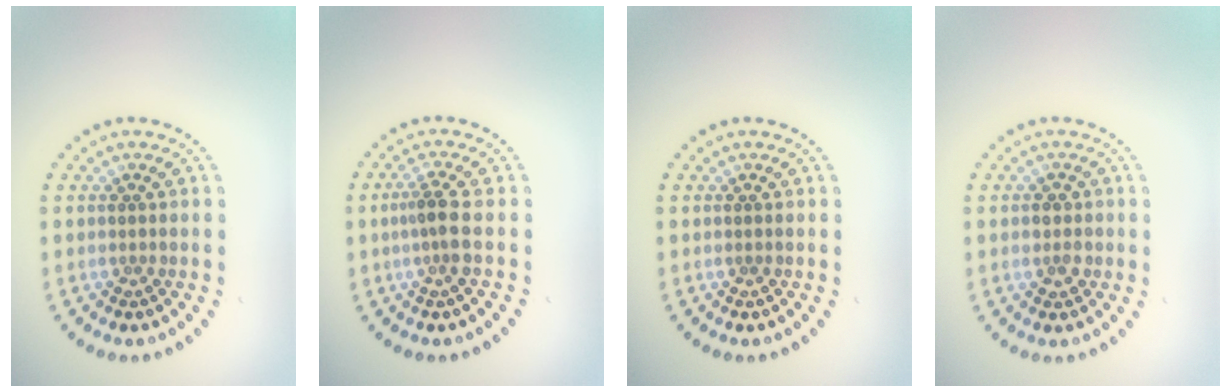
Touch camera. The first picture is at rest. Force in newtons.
{"total": 2.2, "press": 1.7, "slide": 1.5}
{"total": 0.0}
{"total": 1.5, "press": 1.5, "slide": 0.4}